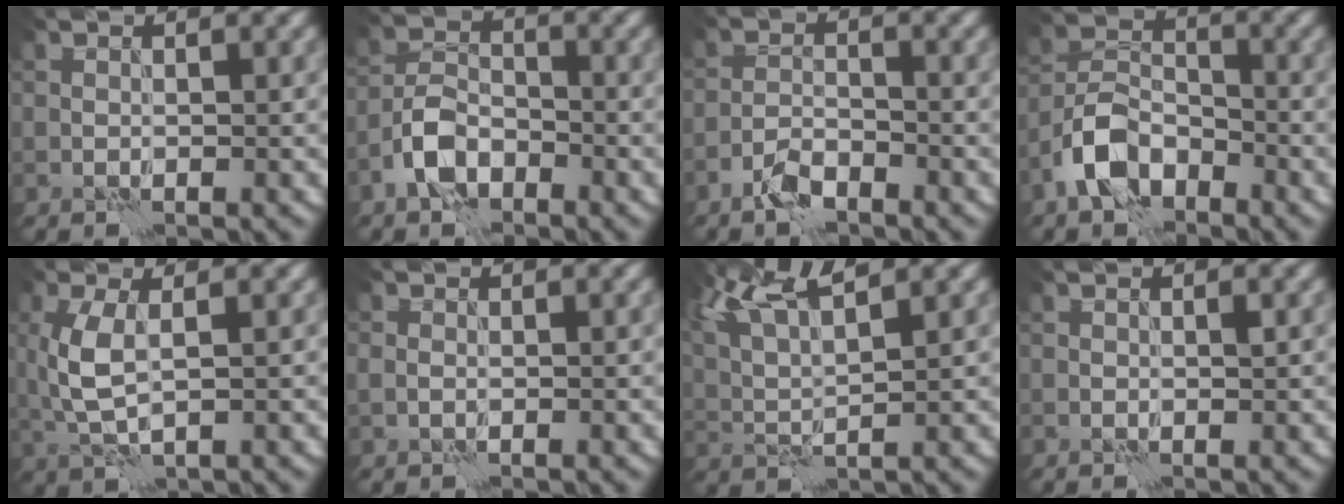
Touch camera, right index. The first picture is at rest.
{"total": 4.2, "force": [-2.4, 2.3, 2.4], "torque": [-0.043, 0.006, -0.056]}
{"total": 2.5, "force": [-1.9, 0.8, 1.3], "torque": [-0.026, 0.006, -0.044]}
{"total": 5.5, "force": [-3.3, 3.2, 3.0], "torque": [-0.058, 0.006, -0.073]}
{"total": 4.3, "force": [0.6, 1.8, 3.8], "torque": [-0.099, 0.002, 0.013]}
{"total": 1.1, "force": [-0.1, 0.9, 0.6], "torque": [-0.011, -0.003, 0.000]}
{"total": 7.5, "force": [4.8, 1.8, 5.5], "torque": [-0.108, 0.022, 0.082]}
{"total": 0.5, "force": [0.2, 0.3, 0.4], "torque": [-0.003, -0.001, 0.002]}